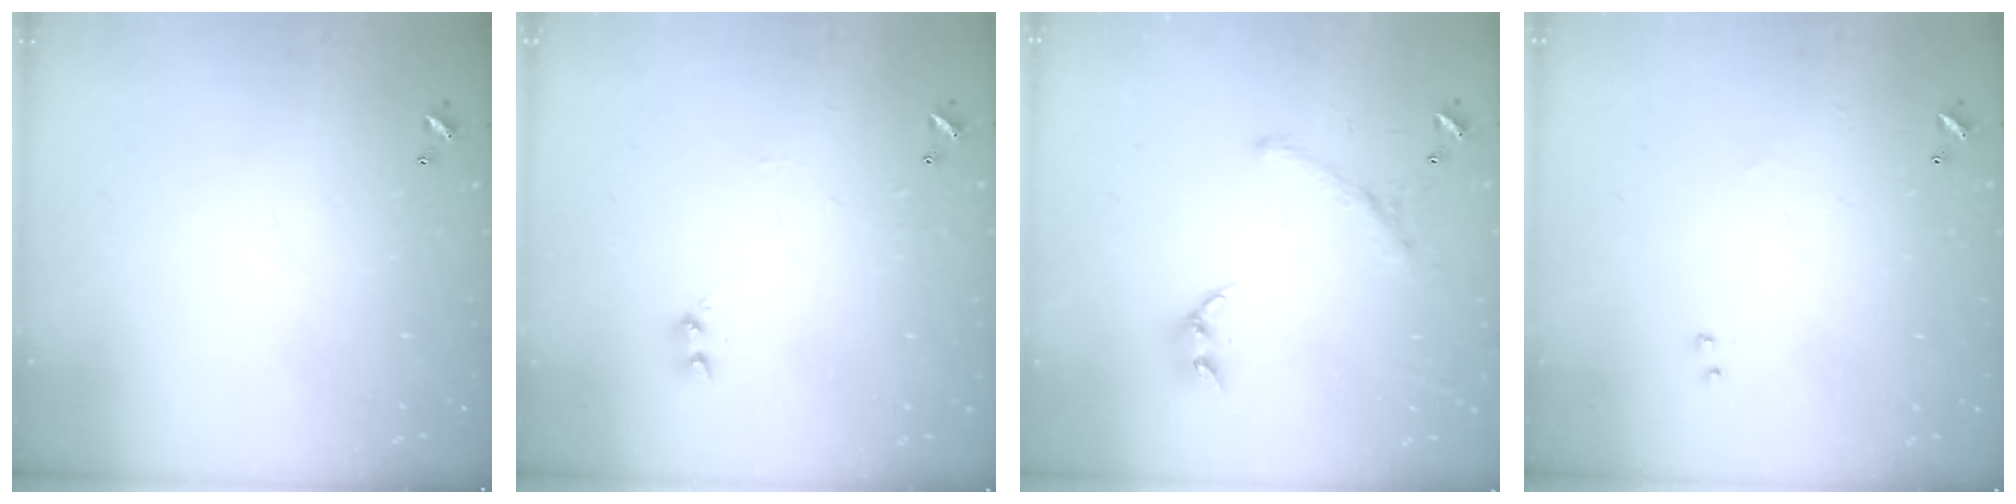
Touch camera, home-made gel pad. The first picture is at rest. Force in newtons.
{"total": 3.8, "press": 3.8, "slide": 0.5}
{"total": 1.2, "press": 0.5, "slide": 1.1}
{"total": 2.3, "press": 2.2, "slide": 0.8}